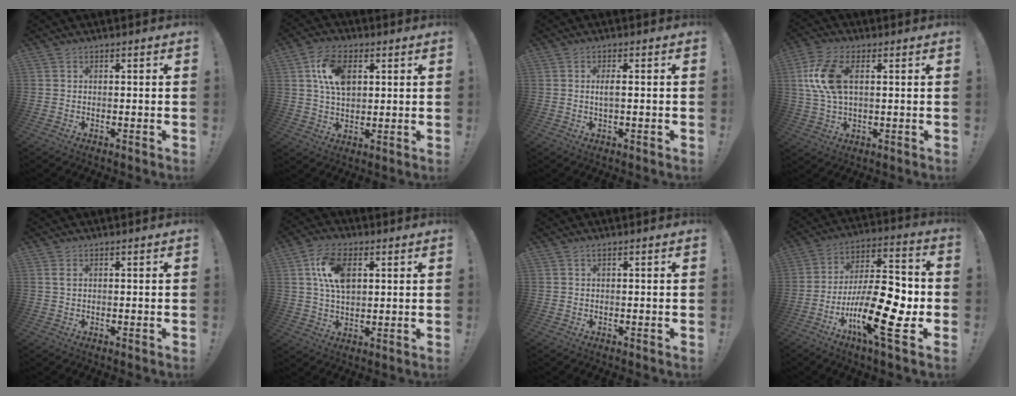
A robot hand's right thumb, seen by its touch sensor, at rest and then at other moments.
{"total": 11.9, "force": [3.7, 7.5, 8.4], "torque": [-0.147, 0.007, 0.070]}
{"total": 2.6, "force": [-0.1, 0.4, 2.5], "torque": [-0.043, 0.000, -0.006]}
{"total": 12.4, "force": [2.9, 6.5, 10.2], "torque": [-0.209, -0.003, 0.053]}
{"total": 0.9, "force": [0.4, 0.3, 0.7], "torque": [-0.013, 0.003, 0.006]}
{"total": 12.0, "force": [3.5, 7.1, 9.0], "torque": [-0.162, 0.005, 0.063]}
{"total": 0.6, "force": [0.1, 0.0, 0.6], "torque": [-0.014, 0.002, 0.002]}
{"total": 21.4, "force": [-8.0, 6.9, 18.7], "torque": [-0.308, 0.041, -0.123]}